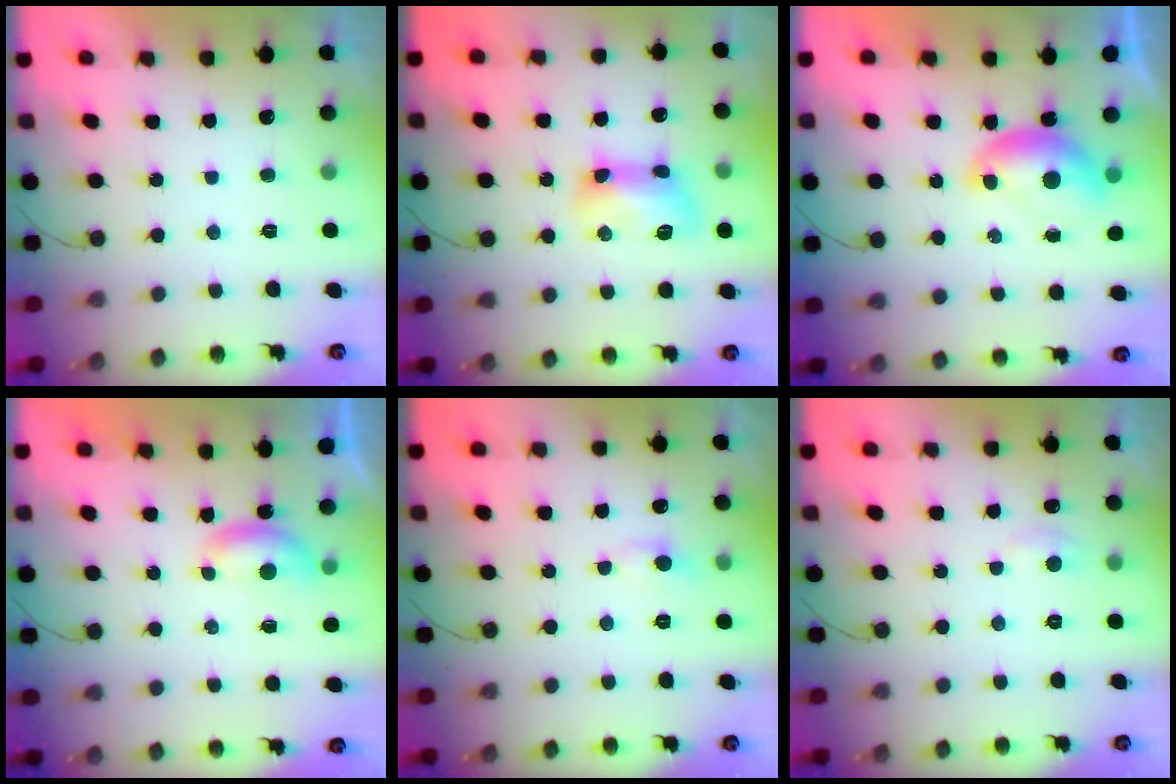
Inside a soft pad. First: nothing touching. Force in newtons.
{"total": 10.2, "press": 10.1, "slide": 1.2}
{"total": 7.2, "press": 7.2, "slide": 0.7}
{"total": 5.0, "press": 5.0, "slide": 0.6}
{"total": 5.1, "press": 5.0, "slide": 0.6}
{"total": 3.6, "press": 3.6, "slide": 0.5}